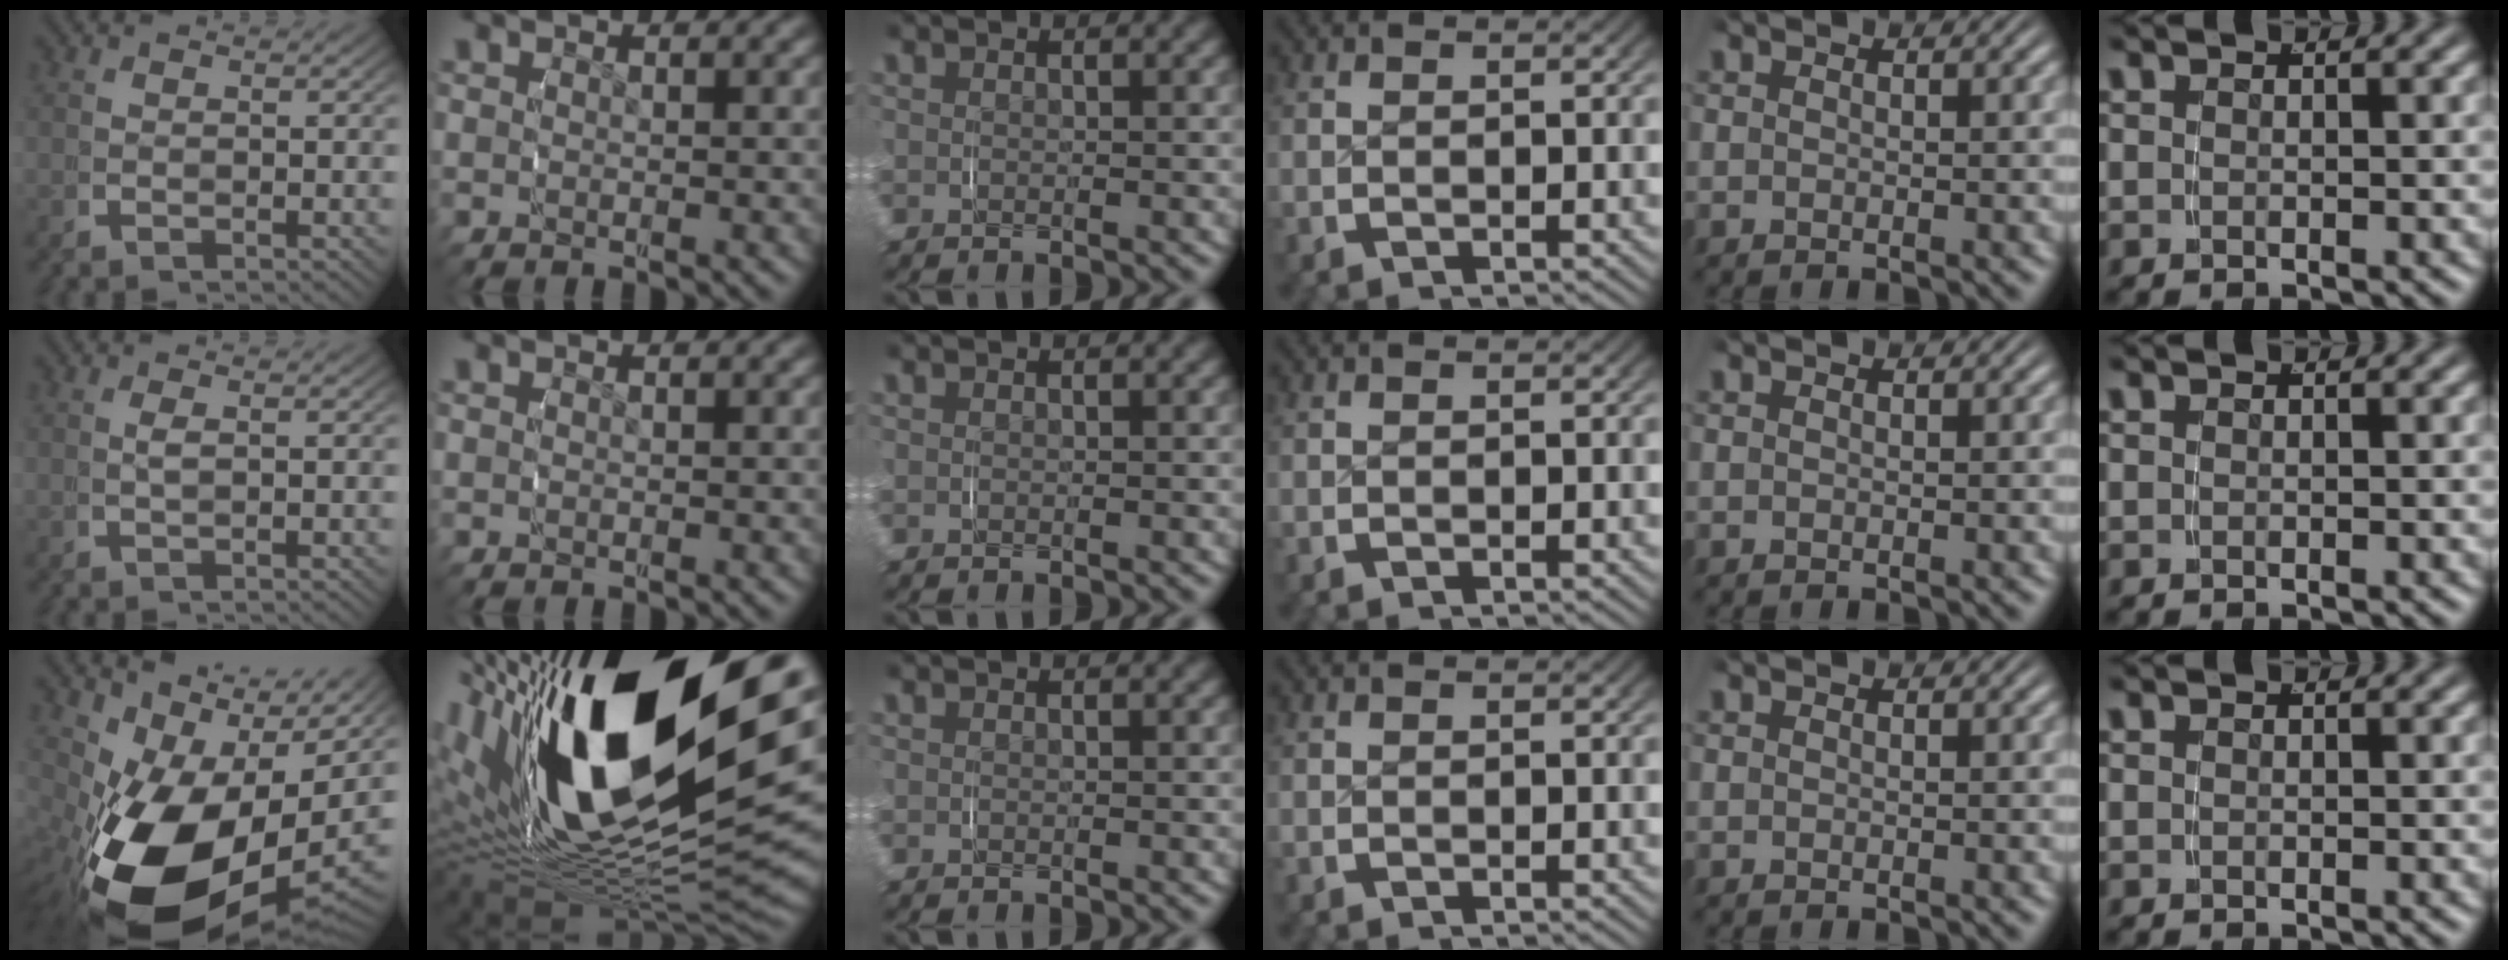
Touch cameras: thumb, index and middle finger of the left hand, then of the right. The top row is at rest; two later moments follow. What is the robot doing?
{"motion": "grasp_and_lifting", "object": "fork"}